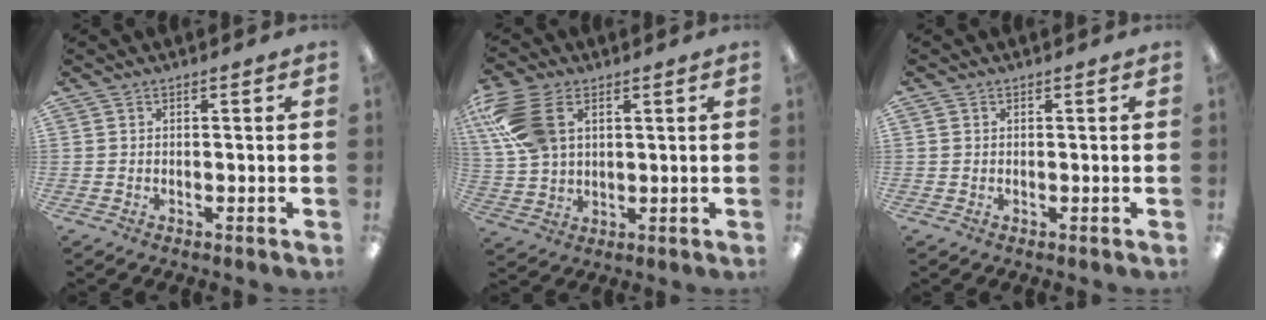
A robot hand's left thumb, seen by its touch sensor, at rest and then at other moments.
{"total": 14.1, "force": [5.0, 9.3, 9.4], "torque": [-0.225, 0.007, 0.093]}
{"total": 0.6, "force": [0.2, 0.6, 0.1], "torque": [-0.003, 0.005, 0.002]}